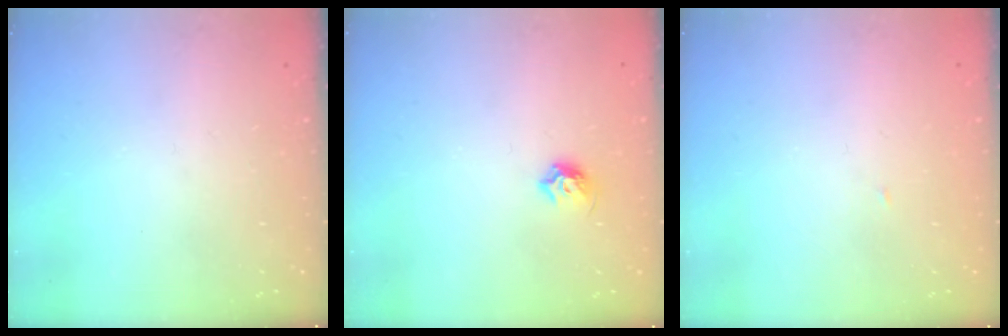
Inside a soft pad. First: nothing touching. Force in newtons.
{"total": 5.5, "press": 5.4, "slide": 0.8}
{"total": 1.4, "press": 1.4, "slide": 0.0}